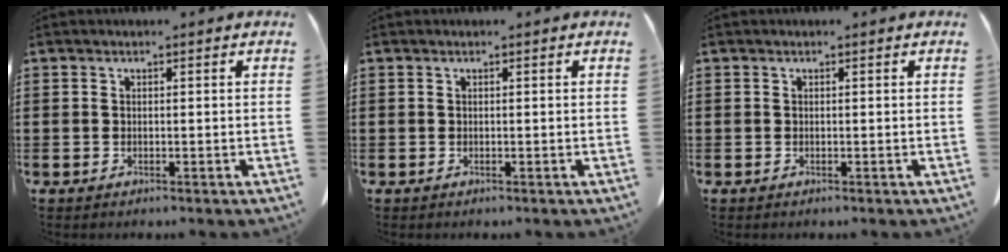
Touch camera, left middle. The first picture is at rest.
{"total": 0.0}
{"total": 0.0}